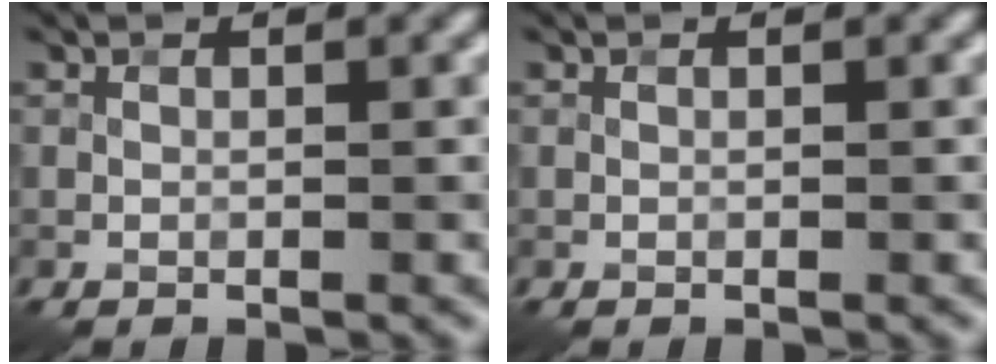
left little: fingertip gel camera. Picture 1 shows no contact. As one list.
[{"total": 0.0}]